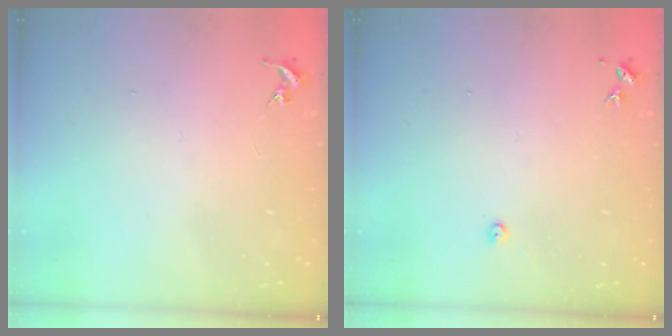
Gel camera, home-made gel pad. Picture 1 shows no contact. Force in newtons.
{"total": 2.4, "press": 2.4, "slide": 0.3}